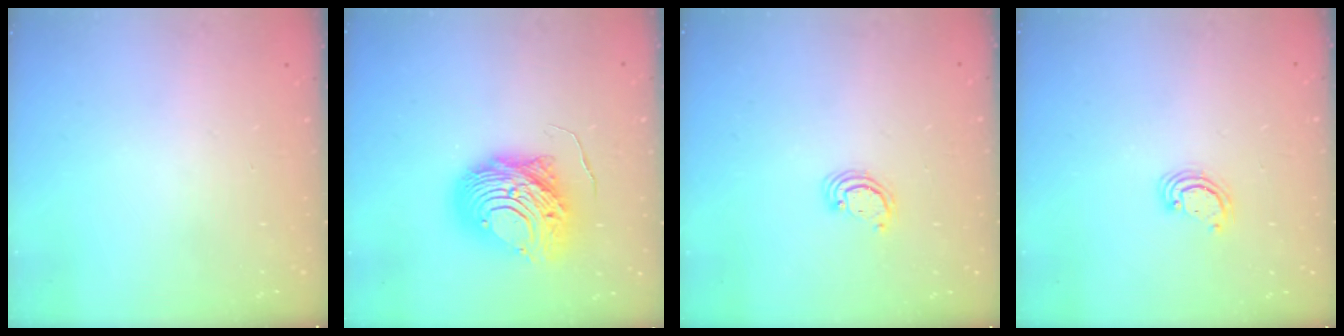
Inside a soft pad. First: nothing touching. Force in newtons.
{"total": 12.6, "press": 12.6, "slide": 1.3}
{"total": 2.6, "press": 2.5, "slide": 0.3}
{"total": 2.8, "press": 2.8, "slide": 0.3}